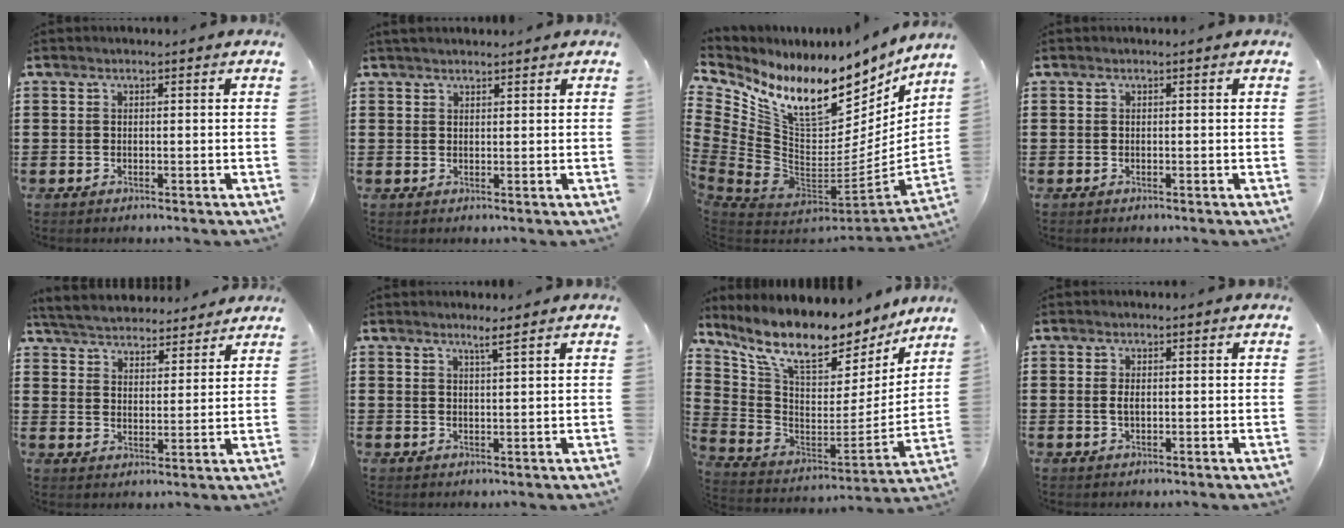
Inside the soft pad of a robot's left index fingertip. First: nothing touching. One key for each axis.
{"total": 1.5, "fx": 1.4, "fy": 0.4, "fz": 0.3, "tx": -0.007, "ty": 0.003, "tz": 0.028}
{"total": 12.7, "fx": 9.1, "fy": 5.3, "fz": 7.0, "tx": -0.153, "ty": -0.078, "tz": 0.159}
{"total": 0.0}
{"total": 5.0, "fx": 5.0, "fy": 0.6, "fz": 0.6, "tx": -0.037, "ty": -0.028, "tz": 0.086}
{"total": 2.0, "fx": 1.7, "fy": -0.3, "fz": 1.1, "tx": -0.024, "ty": -0.003, "tz": 0.030}
{"total": 10.7, "fx": 8.7, "fy": 3.0, "fz": 5.5, "tx": -0.133, "ty": -0.070, "tz": 0.149}
{"total": 1.5, "fx": 0.2, "fy": 0.6, "fz": 1.4, "tx": -0.029, "ty": 0.003, "tz": 0.002}